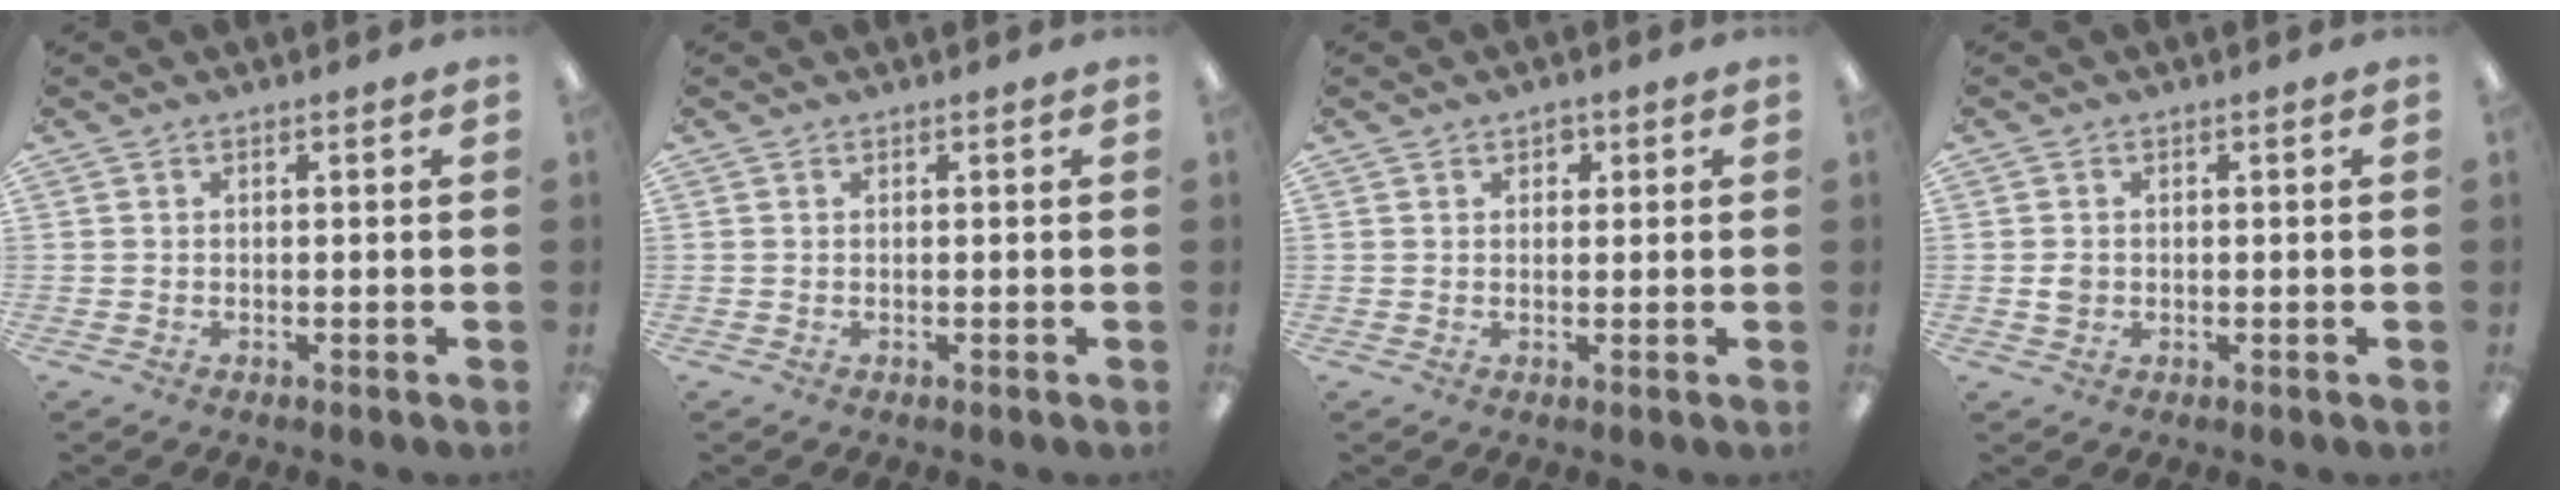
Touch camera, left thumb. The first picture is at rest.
{"total": 0.0}
{"total": 1.8, "force": [1.0, 1.3, 0.6], "torque": [-0.005, 0.000, 0.015]}
{"total": 1.9, "force": [-0.1, 1.7, 0.9], "torque": [-0.010, 0.001, -0.005]}